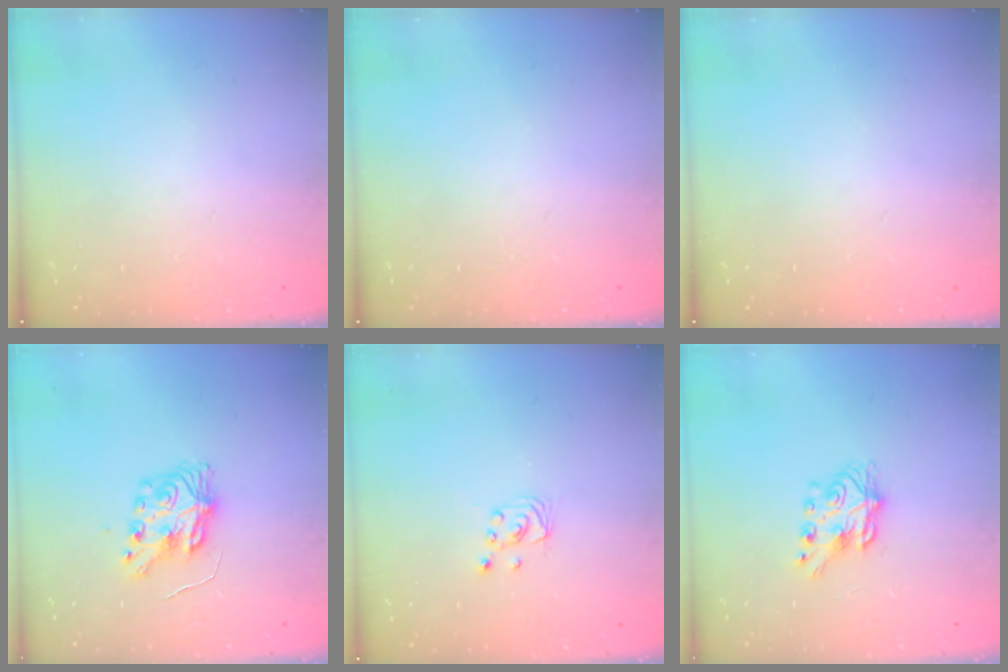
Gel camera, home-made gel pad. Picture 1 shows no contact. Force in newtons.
{"total": 0.0}
{"total": 0.0}
{"total": 8.1, "press": 8.1, "slide": 0.2}
{"total": 1.9, "press": 1.9, "slide": 0.1}
{"total": 6.9, "press": 6.9, "slide": 0.3}